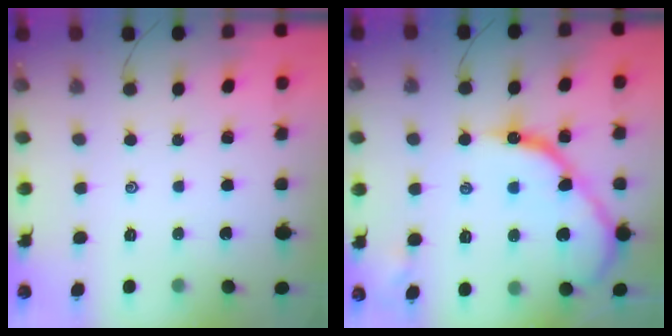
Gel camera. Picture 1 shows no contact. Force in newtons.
{"total": 14.1, "press": 14.0, "slide": 0.9}